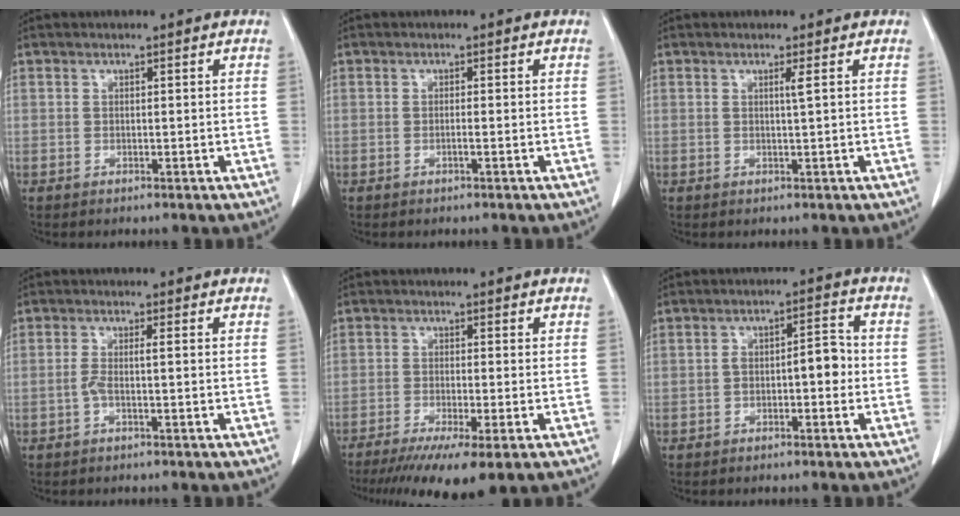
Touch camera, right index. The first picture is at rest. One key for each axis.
{"total": 0.7, "fx": -0.2, "fy": -0.1, "fz": 0.6, "tx": -0.010, "ty": 0.001, "tz": -0.004}
{"total": 1.2, "fx": 0.4, "fy": -0.4, "fz": 1.0, "tx": -0.023, "ty": -0.003, "tz": 0.008}
{"total": 2.3, "fx": -0.6, "fy": 0.1, "fz": 2.2, "tx": -0.046, "ty": 0.008, "tz": -0.011}
{"total": 10.4, "fx": -6.9, "fy": 1.1, "fz": 7.7, "tx": -0.116, "ty": -0.024, "tz": -0.110}
{"total": 5.4, "fx": -1.1, "fy": 1.8, "fz": 5.0, "tx": -0.078, "ty": 0.029, "tz": -0.016}